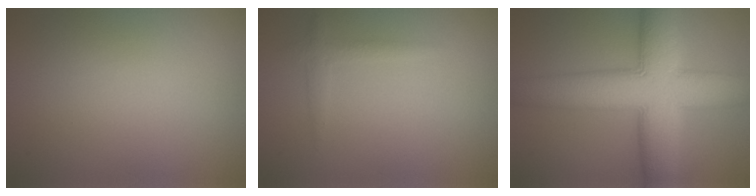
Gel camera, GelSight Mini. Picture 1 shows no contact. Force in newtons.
{"total": 1.3, "press": 1.3, "slide": 0.1}
{"total": 11.9, "press": 11.9, "slide": 0.2}